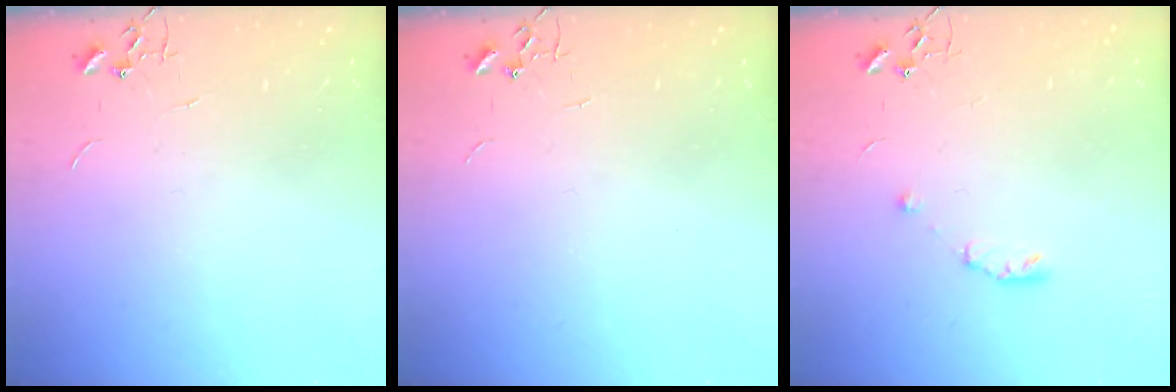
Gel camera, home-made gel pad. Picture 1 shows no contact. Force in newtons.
{"total": 0.0}
{"total": 5.7, "press": 5.7, "slide": 0.8}